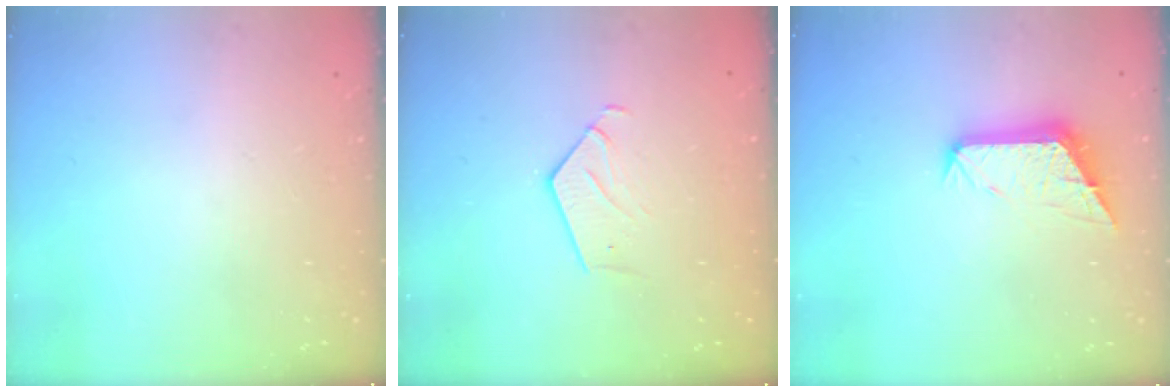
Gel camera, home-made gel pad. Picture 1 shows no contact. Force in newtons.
{"total": 3.1, "press": 3.1, "slide": 0.1}
{"total": 10.8, "press": 10.8, "slide": 0.4}